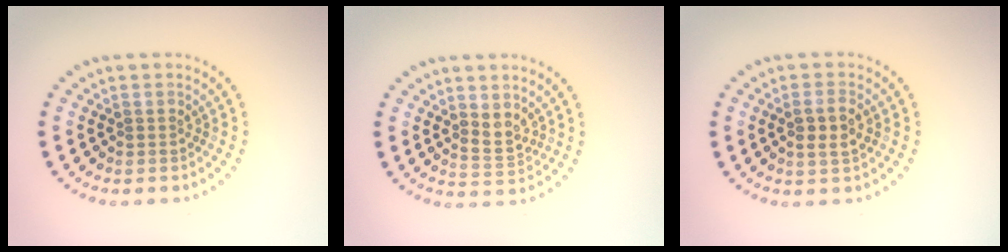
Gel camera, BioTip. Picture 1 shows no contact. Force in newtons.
{"total": 2.0, "press": 1.6, "slide": 1.2}
{"total": 2.1, "press": 2.0, "slide": 0.5}